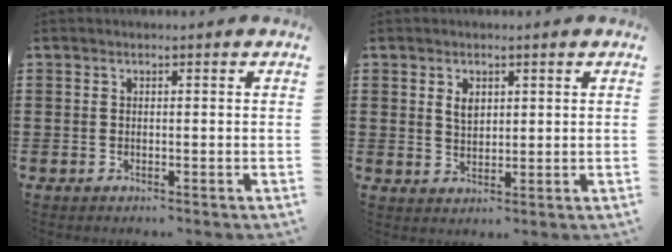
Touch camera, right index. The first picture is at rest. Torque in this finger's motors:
{"motor_torque": [0.20, 0.05, 0.04, 0.02]}